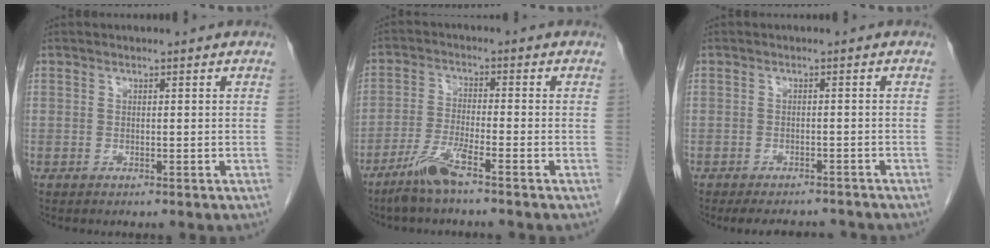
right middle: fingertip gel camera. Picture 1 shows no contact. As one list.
[{"total": 5.6, "force": [-4.1, -0.2, 3.8], "torque": [-0.083, -0.013, -0.087]}, {"total": 7.0, "force": [-6.4, 1.9, 1.9], "torque": [-0.024, -0.002, -0.082]}]